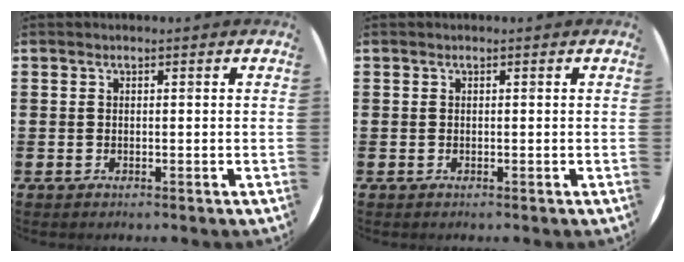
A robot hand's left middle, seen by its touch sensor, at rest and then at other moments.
{"total": 0.0}